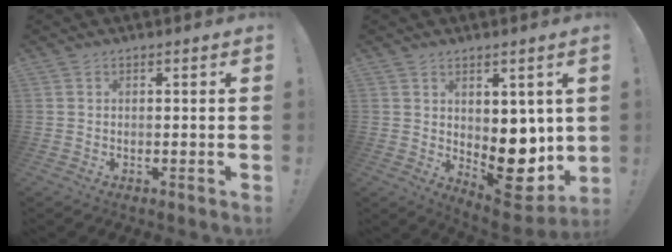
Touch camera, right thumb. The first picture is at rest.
{"total": 12.3, "force": [-0.9, 8.4, 8.9], "torque": [-0.056, -0.015, 0.000]}